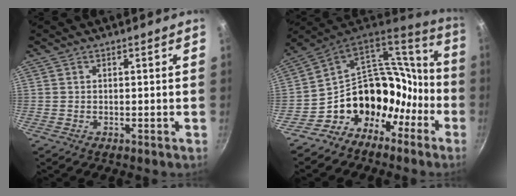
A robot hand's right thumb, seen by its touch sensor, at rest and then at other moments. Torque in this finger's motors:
{"motor_torque": [0.62, 0.40, 1.53, -1.24, 0.12]}